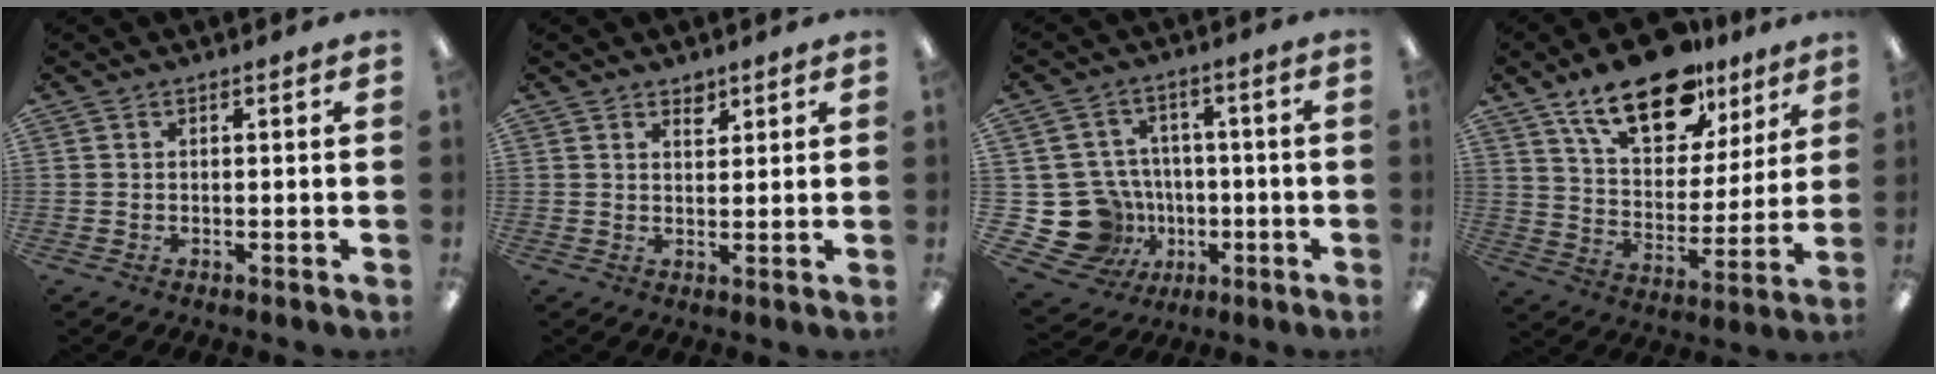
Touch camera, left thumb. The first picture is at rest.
{"total": 2.6, "force": [2.1, 1.3, 0.9], "torque": [0.003, -0.015, 0.034]}
{"total": 14.5, "force": [-3.2, 13.4, 4.4], "torque": [-0.108, 0.020, -0.032]}
{"total": 20.8, "force": [14.0, 10.3, 11.5], "torque": [-0.182, -0.072, 0.240]}